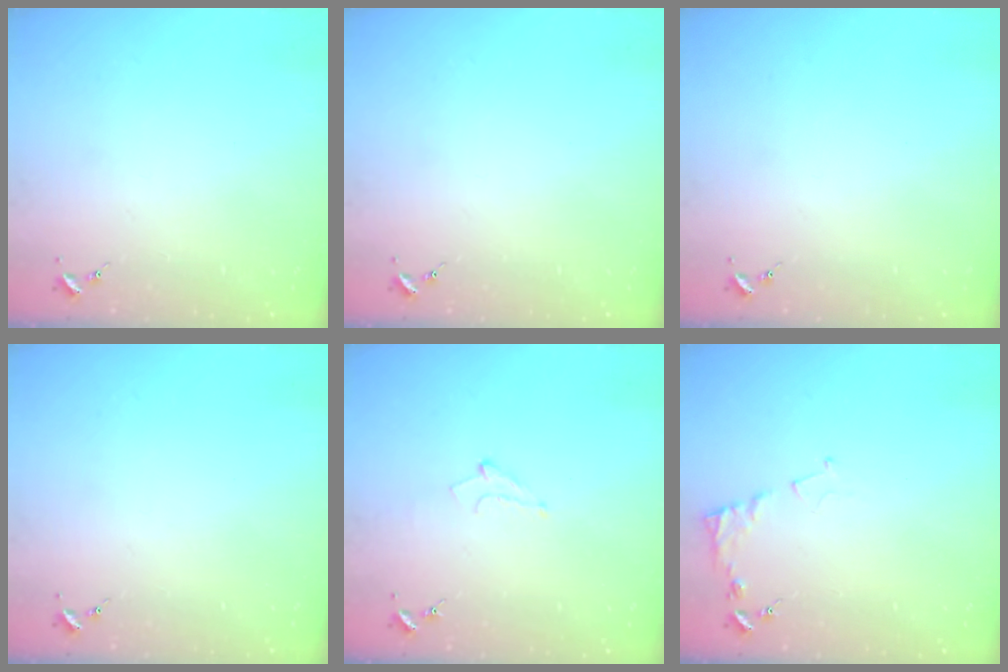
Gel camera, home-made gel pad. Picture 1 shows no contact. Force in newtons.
{"total": 0.0}
{"total": 0.0}
{"total": 0.0}
{"total": 6.1, "press": 6.1, "slide": 0.8}
{"total": 7.0, "press": 7.0, "slide": 0.6}